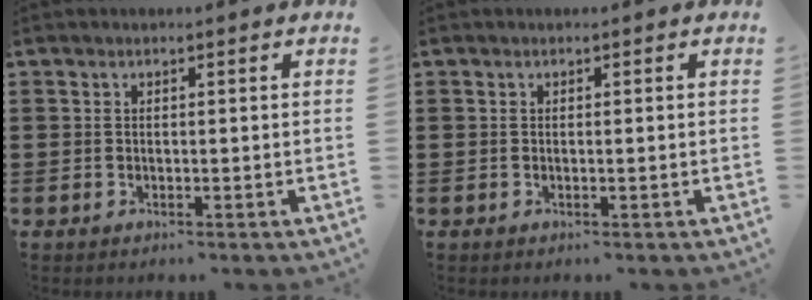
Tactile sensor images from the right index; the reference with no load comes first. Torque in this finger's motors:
{"motor_torque": [0.01, 0.01, 0.00, 0.00]}